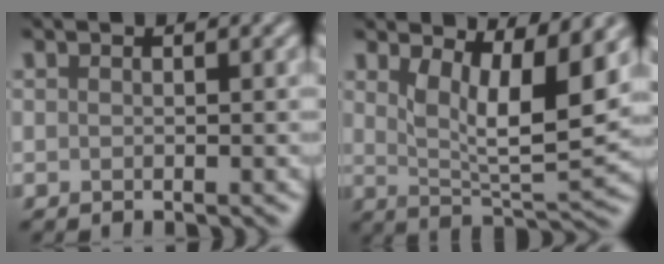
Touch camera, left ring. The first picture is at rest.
{"total": 7.1, "force": [2.9, 2.3, 6.1], "torque": [-0.103, -0.018, 0.053]}